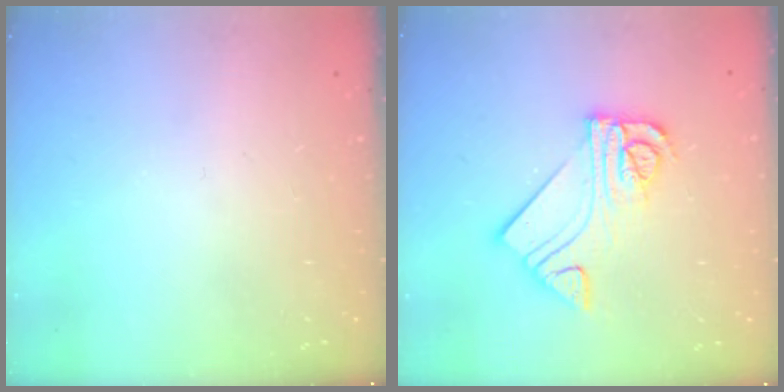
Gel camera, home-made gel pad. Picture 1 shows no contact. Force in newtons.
{"total": 11.1, "press": 11.1, "slide": 0.6}